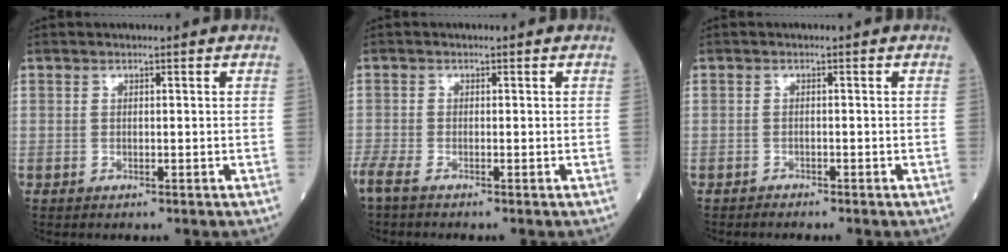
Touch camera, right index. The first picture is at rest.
{"total": 3.5, "force": [-2.8, 0.2, 2.0], "torque": [-0.041, -0.008, -0.055]}
{"total": 1.0, "force": [-1.0, 0.0, 0.2], "torque": [-0.005, -0.002, -0.016]}